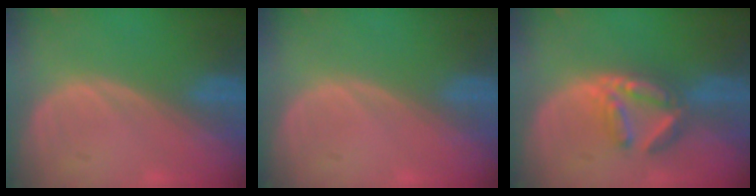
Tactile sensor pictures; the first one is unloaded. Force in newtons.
{"total": 0.0}
{"total": 6.2, "press": 5.7, "slide": 2.5}